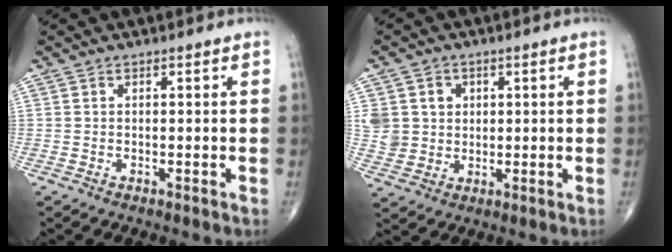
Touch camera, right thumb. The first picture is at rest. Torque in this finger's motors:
{"motor_torque": [0.04, 0.05, 0.30, 0.30, 0.01]}